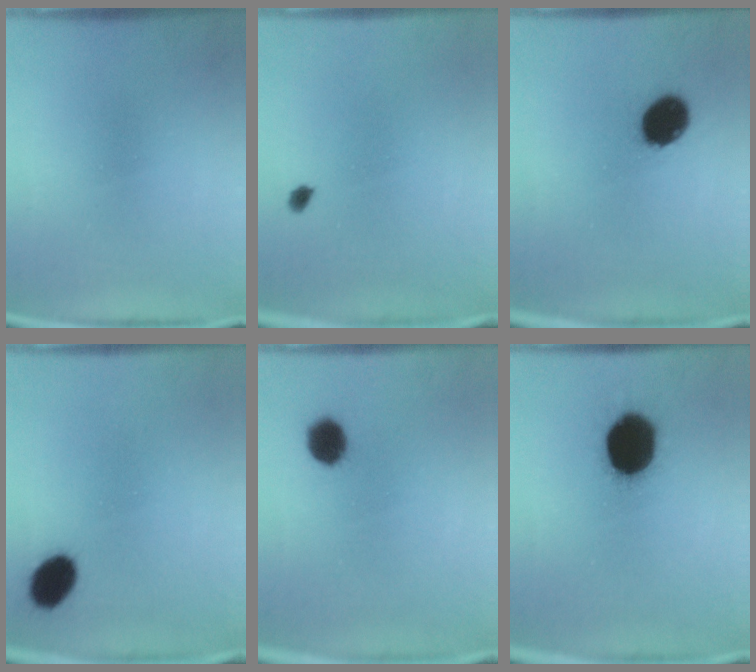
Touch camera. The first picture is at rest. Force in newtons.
{"total": 1.1}
{"total": 10.0}
{"total": 7.1}
{"total": 5.7}
{"total": 17.8}